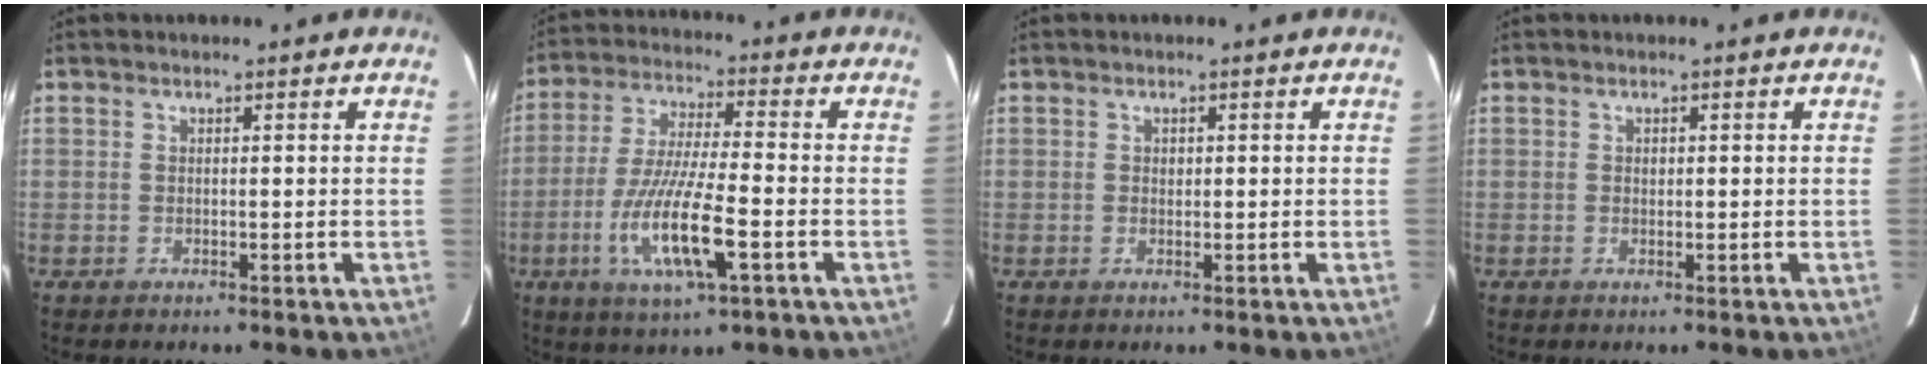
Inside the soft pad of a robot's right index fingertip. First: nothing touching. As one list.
[{"total": 13.9, "force": [-5.0, 2.5, 12.8], "torque": [-0.260, -0.018, -0.091]}, {"total": 0.8, "force": [0.2, 0.7, 0.3], "torque": [-0.002, 0.003, 0.004]}, {"total": 0.6, "force": [0.2, 0.5, 0.2], "torque": [-0.002, 0.003, 0.004]}]